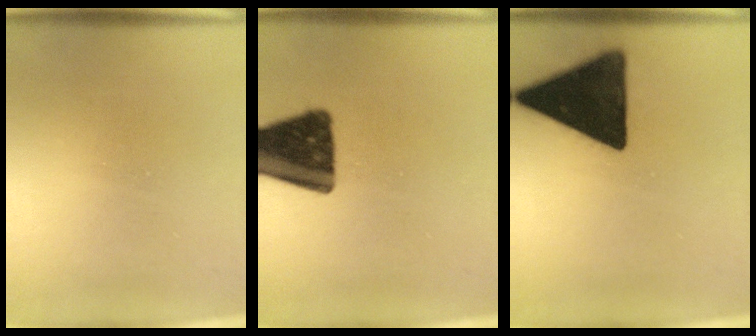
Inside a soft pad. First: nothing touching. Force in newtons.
{"total": 17.7}
{"total": 17.5}